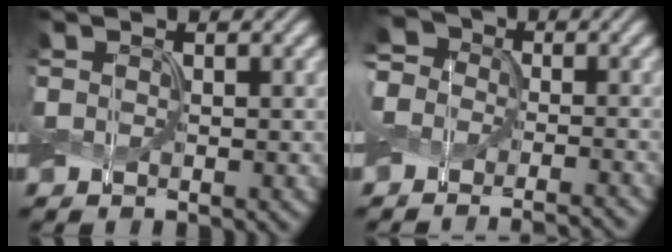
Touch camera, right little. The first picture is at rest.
{"total": 7.6, "force": [-3.9, 5.7, 3.4], "torque": [-0.035, 0.012, -0.088]}